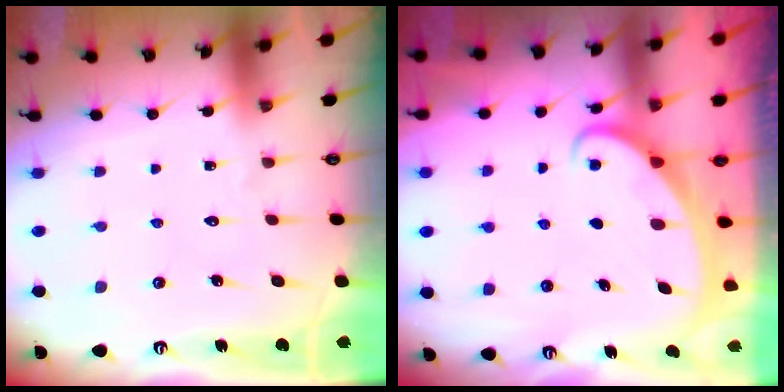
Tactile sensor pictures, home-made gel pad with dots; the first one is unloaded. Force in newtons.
{"total": 2.1, "press": 2.1, "slide": 0.1}